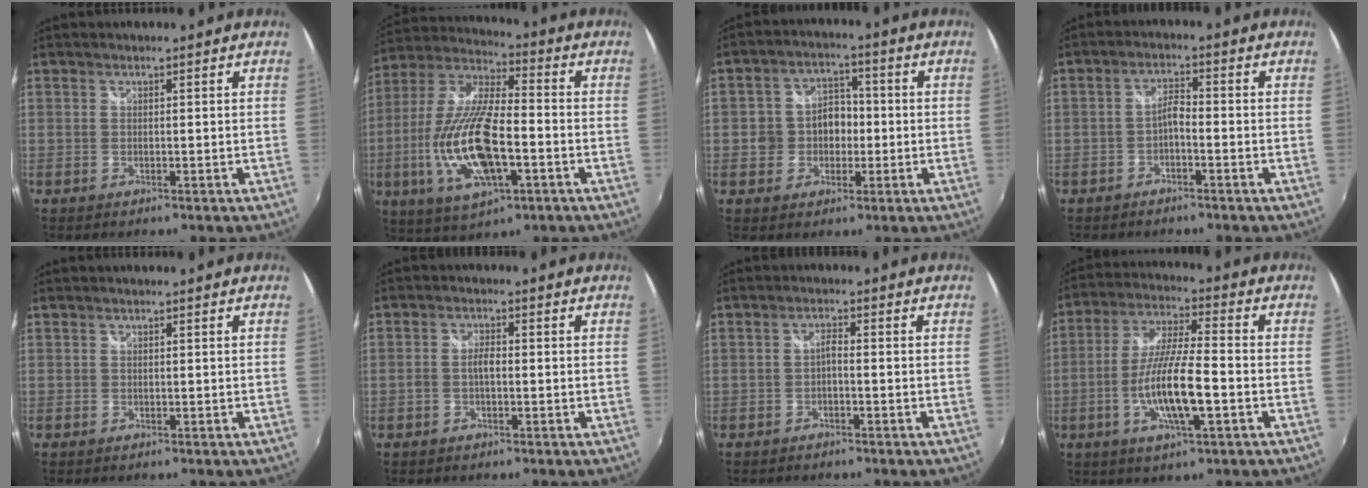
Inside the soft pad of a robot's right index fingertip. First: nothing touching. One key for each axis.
{"total": 18.8, "fx": -5.0, "fy": 6.7, "fz": 16.9, "tx": -0.350, "ty": -0.014, "tz": -0.090}
{"total": 6.9, "fx": -1.2, "fy": 6.1, "fz": 3.0, "tx": -0.062, "ty": 0.022, "tz": -0.016}
{"total": 2.7, "fx": -1.7, "fy": 0.8, "fz": 1.9, "tx": -0.041, "ty": 0.008, "tz": -0.031}
{"total": 0.0}
{"total": 2.6, "fx": -0.5, "fy": 1.2, "fz": 2.3, "tx": -0.046, "ty": 0.004, "tz": -0.010}
{"total": 1.6, "fx": -0.8, "fy": 0.4, "fz": 1.3, "tx": -0.026, "ty": 0.005, "tz": -0.017}
{"total": 12.5, "fx": -3.7, "fy": 2.0, "fz": 11.8, "tx": -0.234, "ty": -0.005, "tz": -0.069}